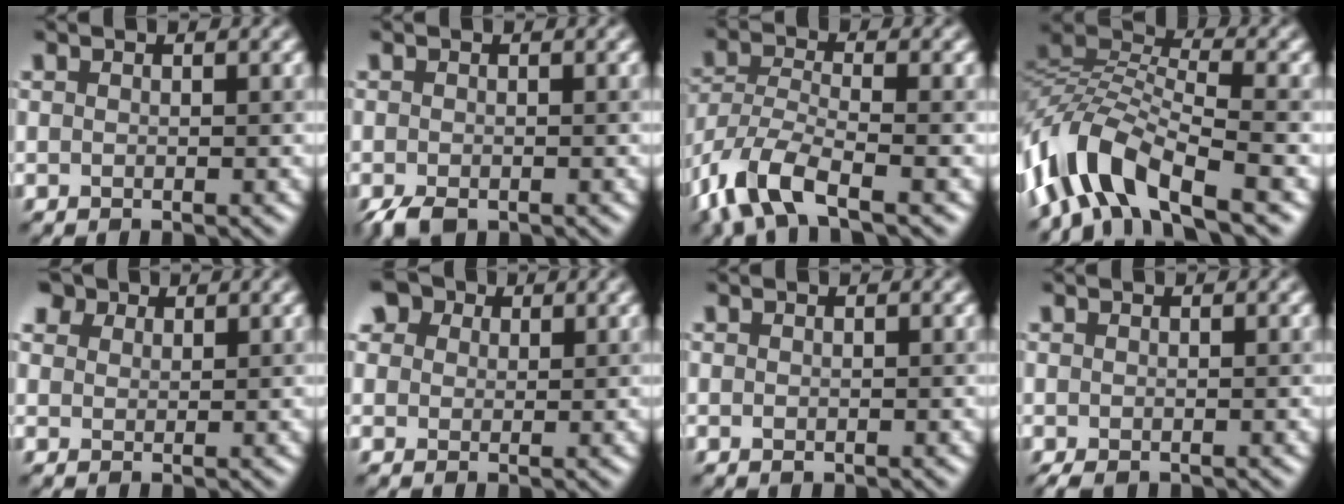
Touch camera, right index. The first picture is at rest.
{"total": 2.4, "force": [-1.6, 1.2, 1.4], "torque": [-0.030, -0.003, -0.033]}
{"total": 7.4, "force": [-4.6, 2.6, 5.2], "torque": [-0.117, -0.007, -0.100]}
{"total": 9.2, "force": [-4.9, 3.5, 7.0], "torque": [-0.133, 0.012, -0.105]}
{"total": 4.8, "force": [3.4, 2.8, 1.9], "torque": [-0.058, 0.010, 0.054]}
{"total": 6.6, "force": [3.9, 4.4, 3.0], "torque": [-0.072, 0.022, 0.040]}
{"total": 0.6, "force": [-0.2, 0.3, 0.4], "torque": [-0.008, -0.001, -0.004]}
{"total": 1.7, "force": [-1.2, 0.8, 0.9], "torque": [-0.023, -0.004, -0.022]}